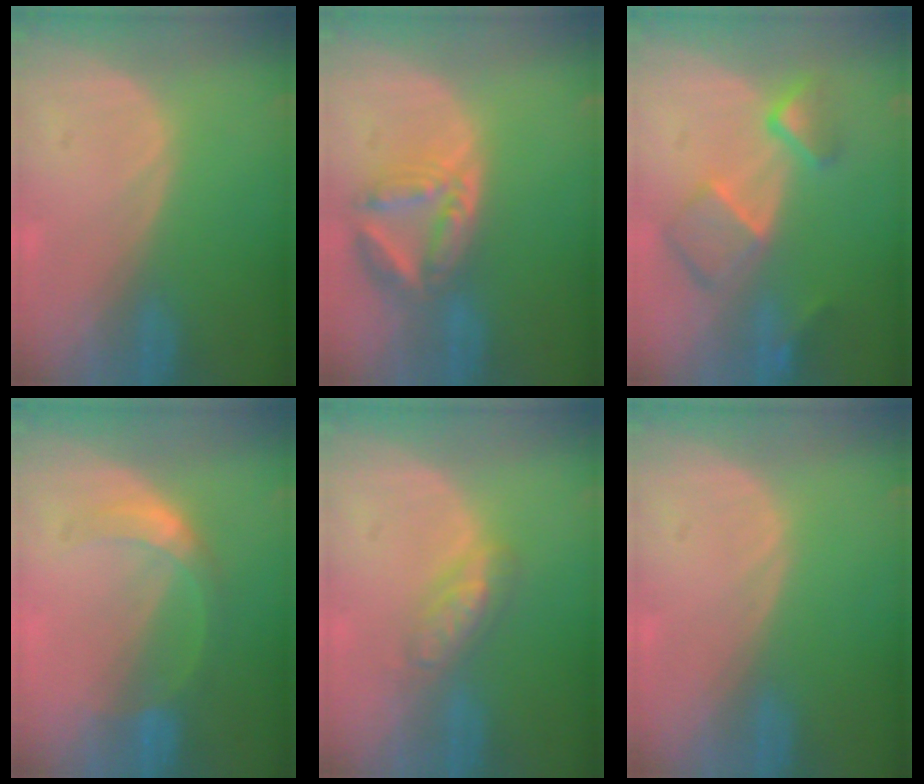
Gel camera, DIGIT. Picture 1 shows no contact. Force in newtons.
{"total": 8.0, "press": 7.0, "slide": 3.9}
{"total": 7.9, "press": 6.8, "slide": 3.9}
{"total": 5.6, "press": 5.0, "slide": 2.5}
{"total": 4.6, "press": 4.3, "slide": 1.5}
{"total": 0.0}